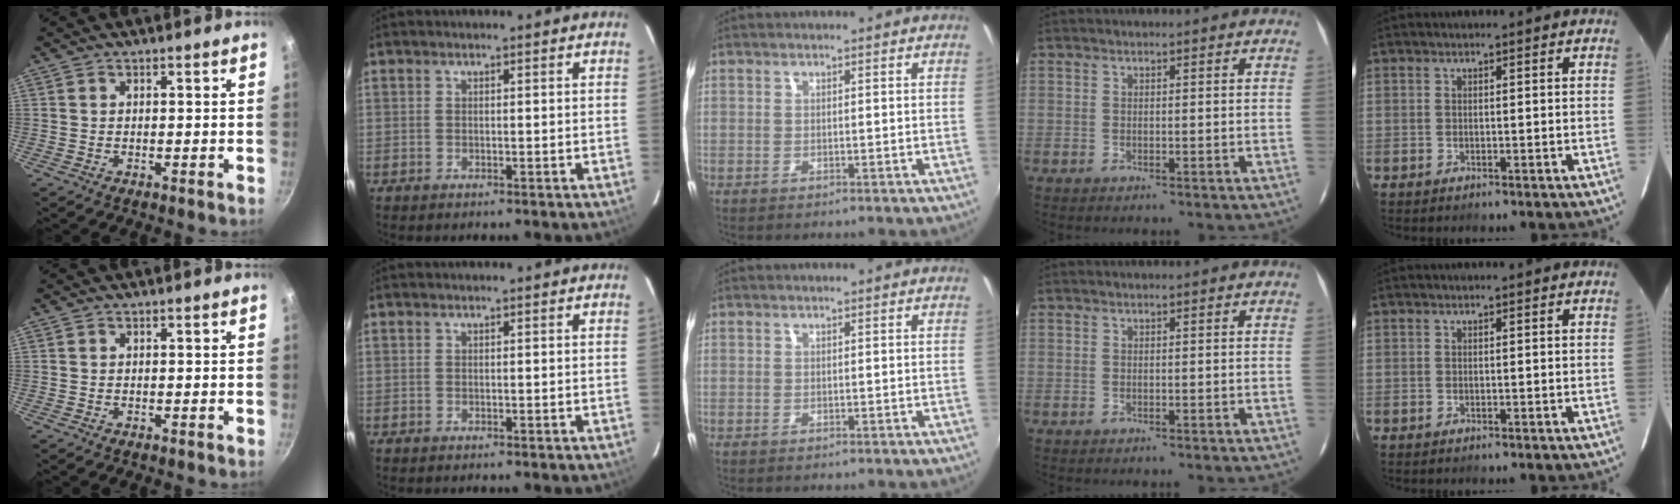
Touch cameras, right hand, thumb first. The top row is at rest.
{}